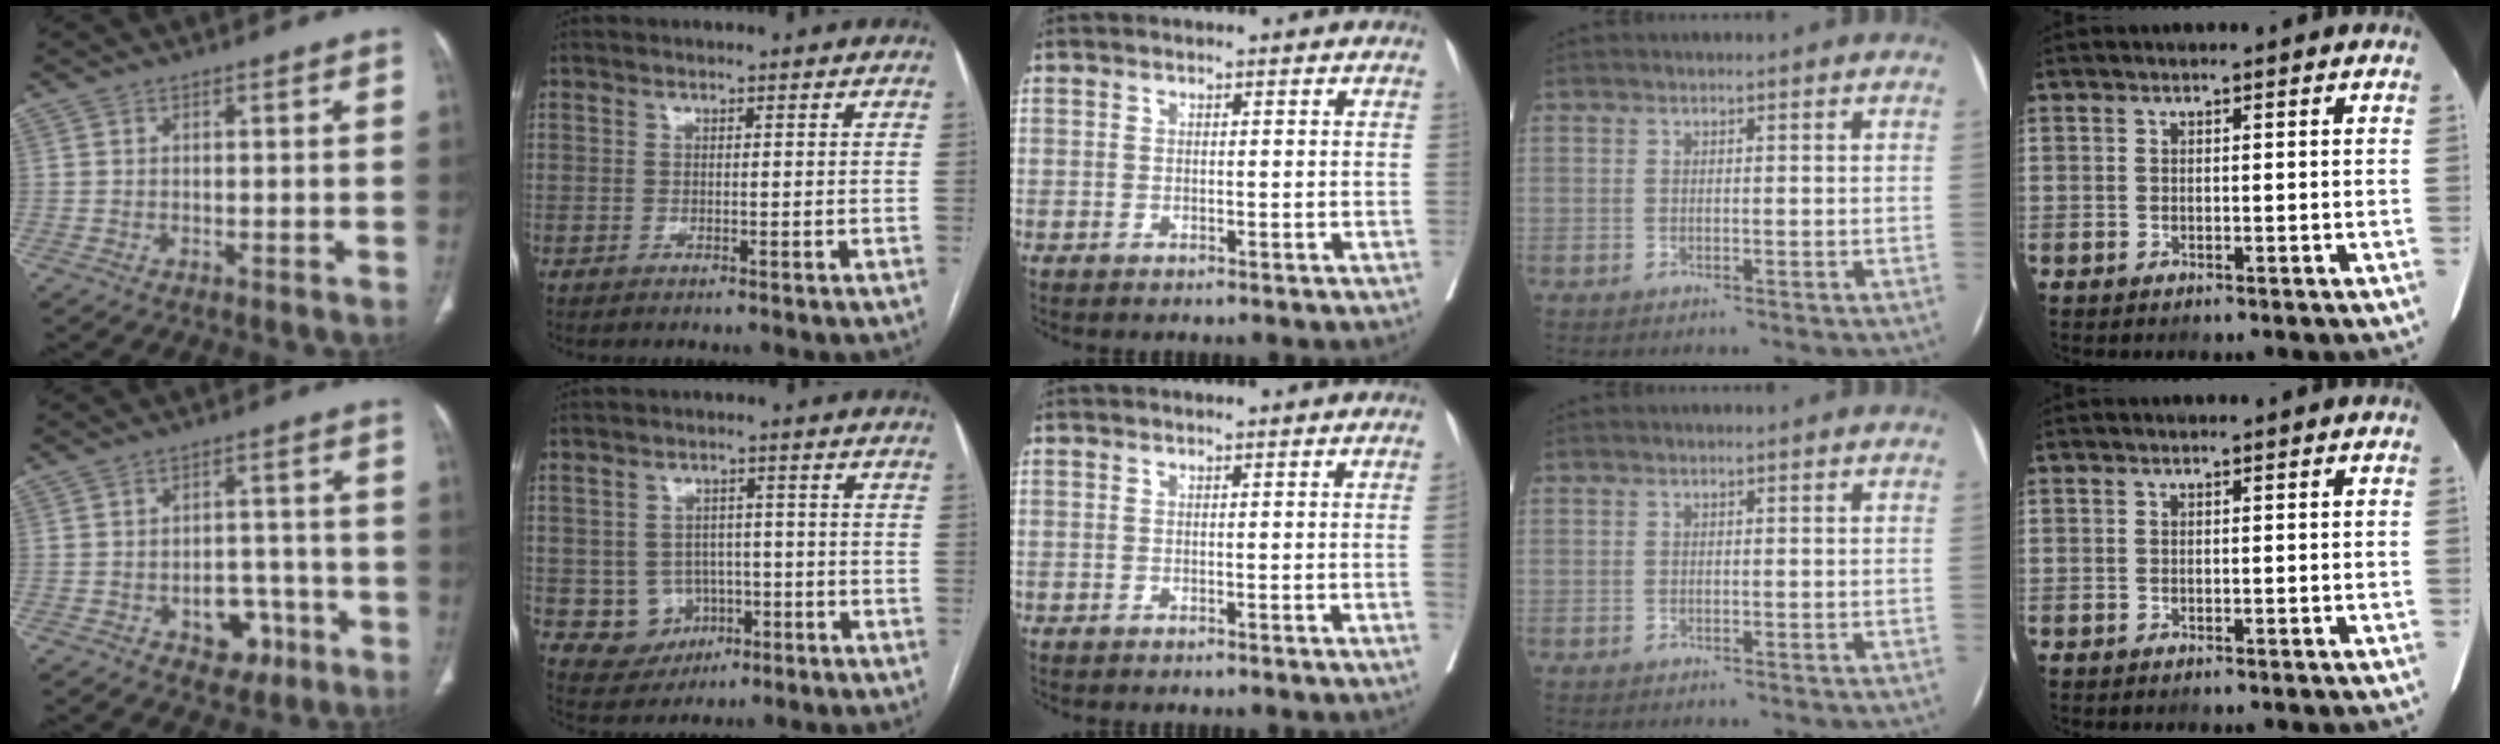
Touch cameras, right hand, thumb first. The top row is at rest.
{"thumb": {"total": 7.8, "force": [-3.5, 5.5, 4.2], "torque": [-0.022, 0.035, -0.042]}, "index": {"total": 6.3, "force": [-1.4, 6.0, 1.5], "torque": [-0.020, 0.015, -0.008]}, "middle": {"total": 0.8, "force": [-0.2, -0.2, 0.8], "torque": [-0.012, 0.000, -0.002]}}